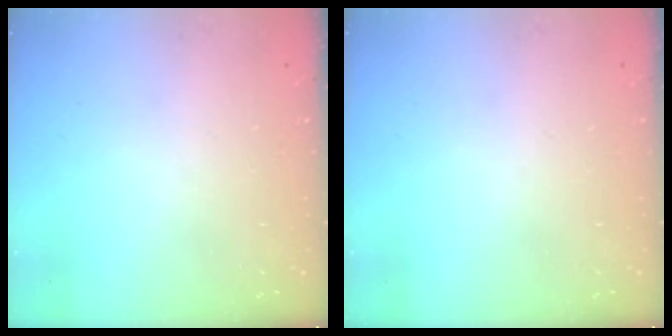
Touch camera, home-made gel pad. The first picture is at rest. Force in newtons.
{"total": 0.0}